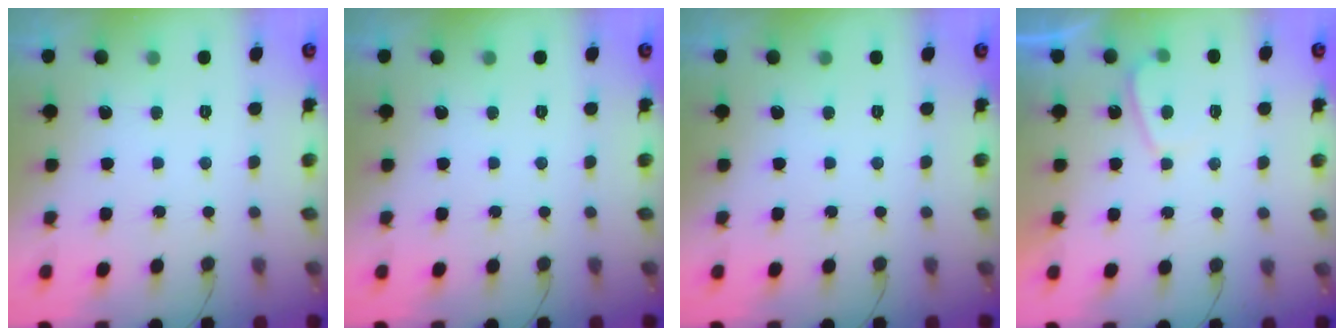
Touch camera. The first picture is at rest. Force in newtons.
{"total": 0.0}
{"total": 0.0}
{"total": 1.2, "press": 1.1, "slide": 0.6}